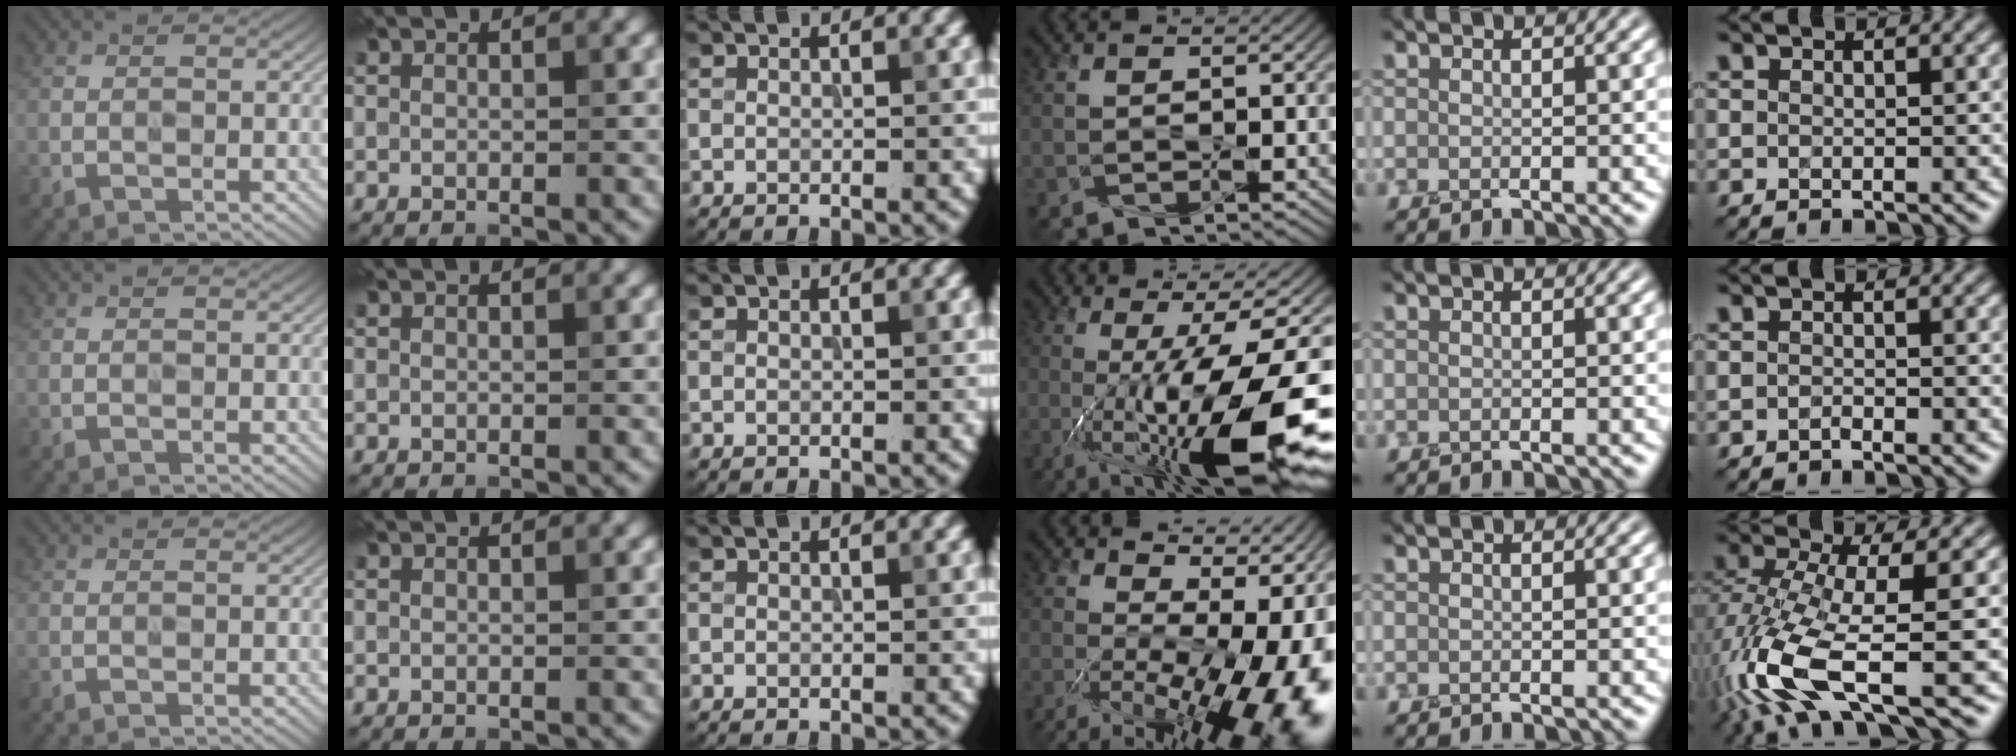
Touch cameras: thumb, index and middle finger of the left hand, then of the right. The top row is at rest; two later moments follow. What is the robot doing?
{"motion": "press", "object": "grip strengthener"}